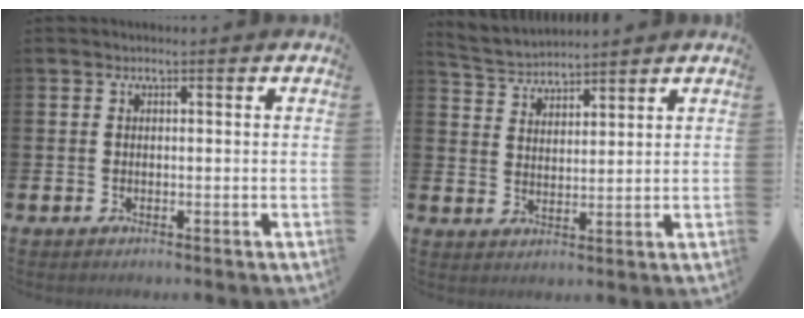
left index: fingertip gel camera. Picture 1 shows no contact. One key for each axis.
{"total": 3.6, "fx": 3.6, "fy": 0.5, "fz": -0.2, "tx": -0.010, "ty": -0.022, "tz": 0.063}